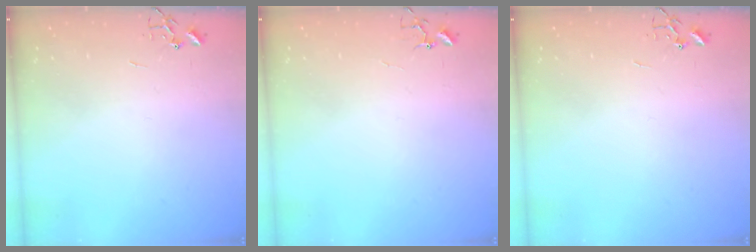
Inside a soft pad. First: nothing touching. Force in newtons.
{"total": 4.0, "press": 4.0, "slide": 0.3}
{"total": 0.0}